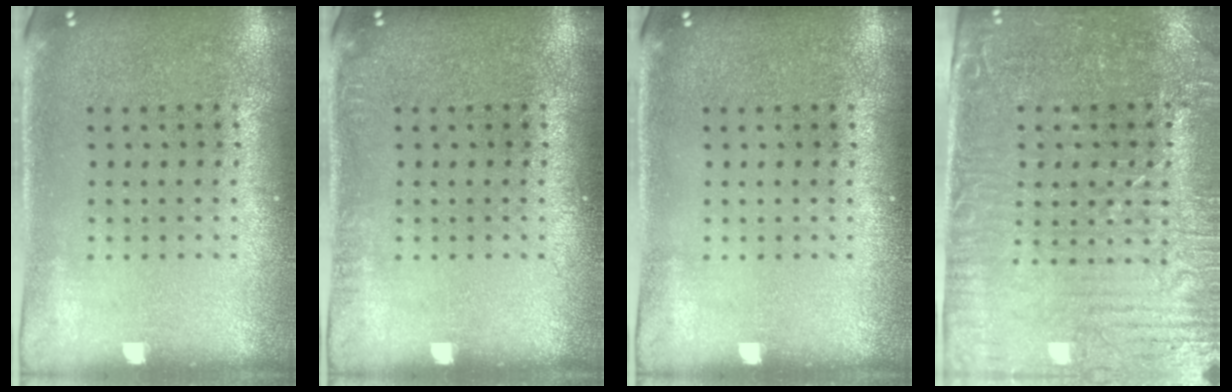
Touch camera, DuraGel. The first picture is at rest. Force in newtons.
{"total": 0.5, "press": 0.5, "slide": 0.0}
{"total": 0.0}
{"total": 3.8, "press": 3.5, "slide": 1.5}